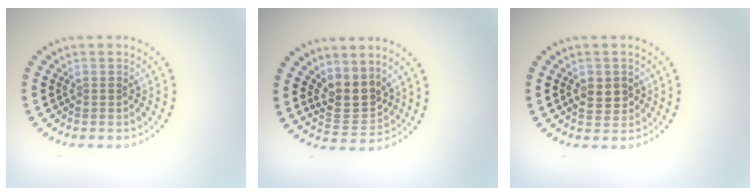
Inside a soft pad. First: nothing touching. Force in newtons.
{"total": 3.3, "press": 2.8, "slide": 1.6}
{"total": 2.4, "press": 2.3, "slide": 0.6}